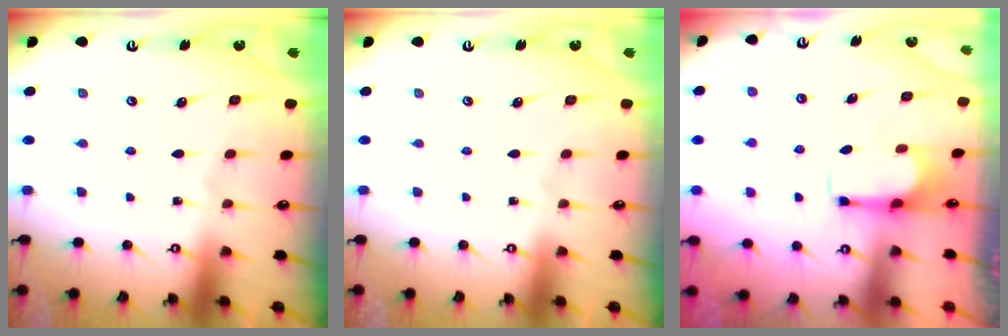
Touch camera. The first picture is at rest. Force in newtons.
{"total": 0.0}
{"total": 2.8, "press": 2.6, "slide": 1.0}